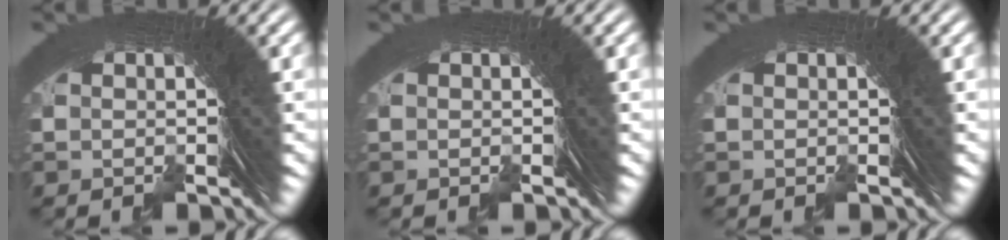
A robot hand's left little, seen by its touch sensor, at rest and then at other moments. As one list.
[{"total": 0.0}, {"total": 0.0}]